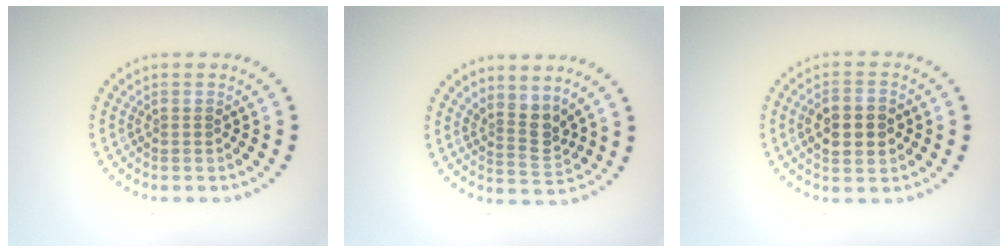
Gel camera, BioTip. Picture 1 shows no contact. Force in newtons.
{"total": 2.8, "press": 2.0, "slide": 1.9}
{"total": 4.8, "press": 4.8, "slide": 0.1}